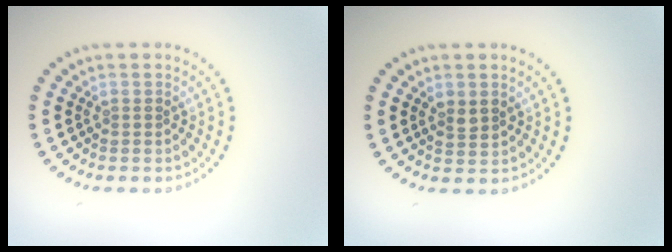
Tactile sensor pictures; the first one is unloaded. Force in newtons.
{"total": 1.6, "press": 1.5, "slide": 0.4}